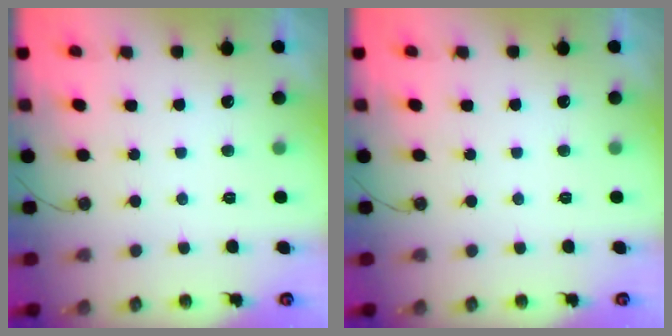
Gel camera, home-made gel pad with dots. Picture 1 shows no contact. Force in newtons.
{"total": 0.0}